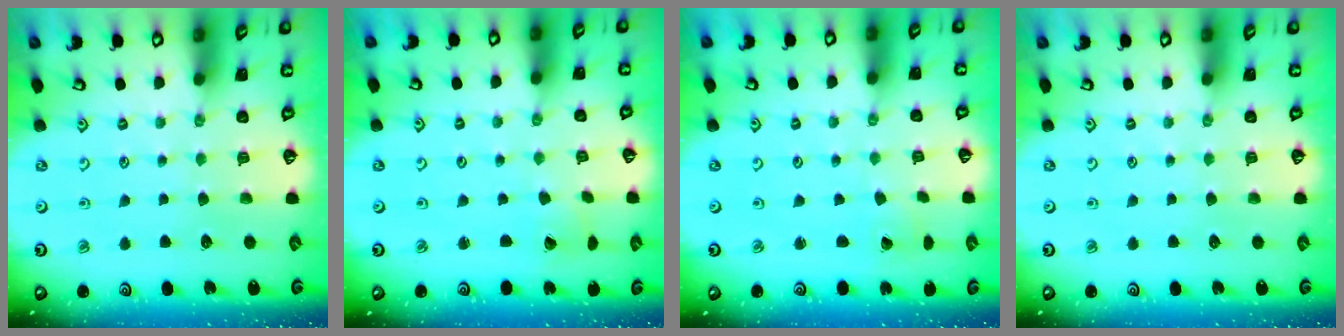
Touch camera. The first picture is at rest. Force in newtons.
{"total": 1.9, "press": 1.8, "slide": 0.3}
{"total": 2.6, "press": 2.6, "slide": 0.2}
{"total": 0.0}